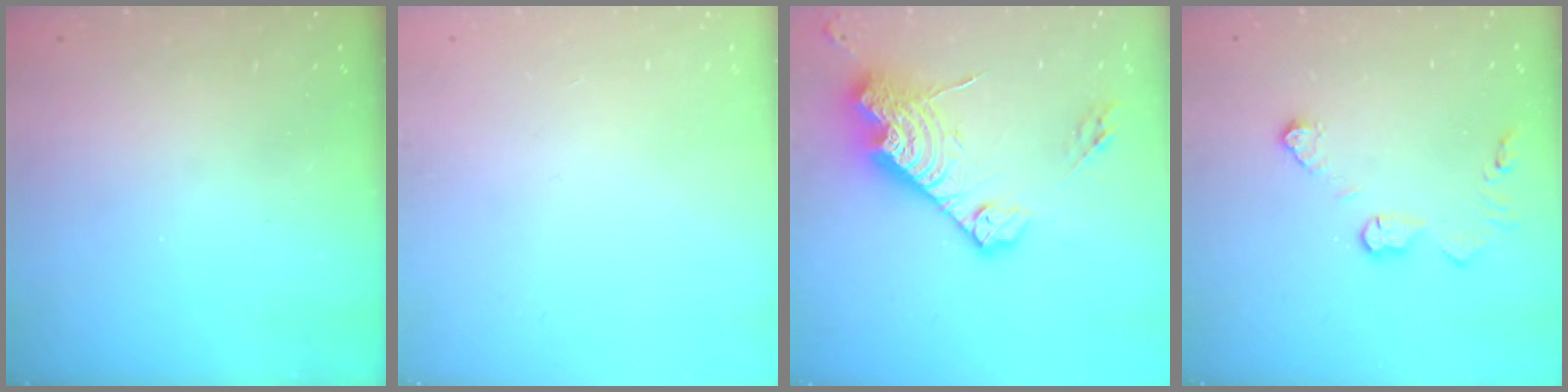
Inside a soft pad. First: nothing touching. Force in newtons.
{"total": 0.0}
{"total": 18.8, "press": 18.8, "slide": 1.6}
{"total": 7.6, "press": 7.5, "slide": 0.5}